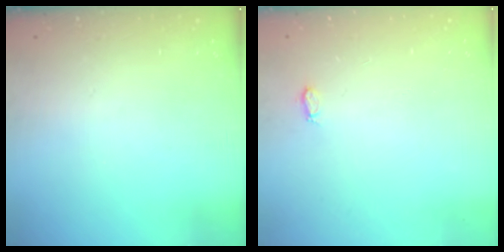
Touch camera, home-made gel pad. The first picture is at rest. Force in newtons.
{"total": 3.5, "press": 3.5, "slide": 0.5}